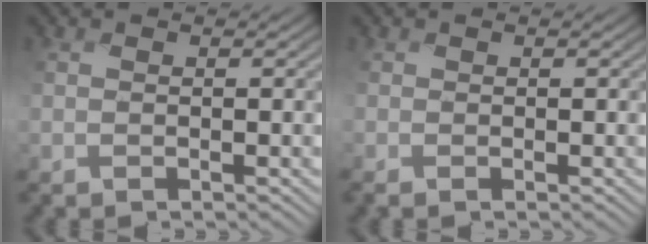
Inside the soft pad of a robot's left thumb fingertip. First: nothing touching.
{"total": 0.7, "force": [-0.4, 0.5, 0.4], "torque": [-0.014, -0.004, -0.010]}